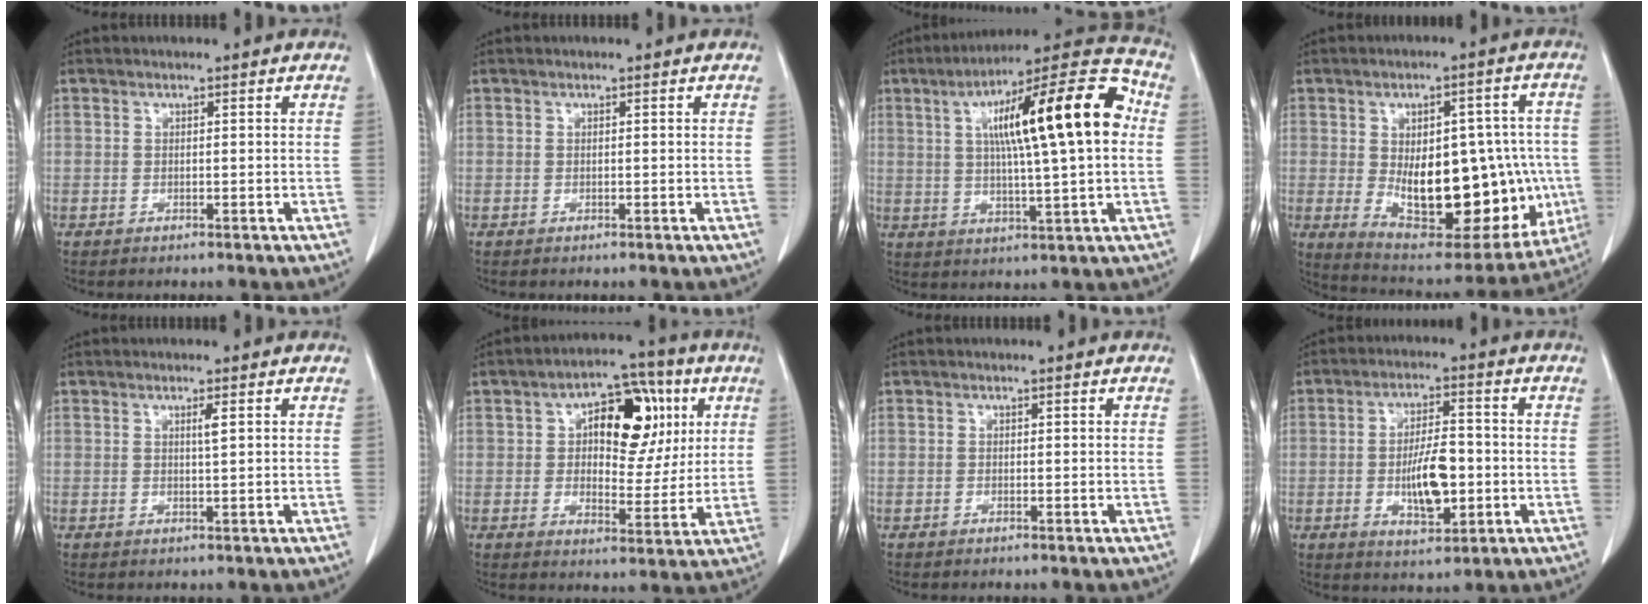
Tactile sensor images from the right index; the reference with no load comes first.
{"total": 0.0}
{"total": 19.8, "force": [3.7, 2.4, 19.3], "torque": [-0.289, 0.038, 0.049]}
{"total": 22.9, "force": [-2.8, 11.5, 19.7], "torque": [-0.269, 0.012, -0.008]}
{"total": 1.4, "force": [0.5, -0.2, 1.3], "torque": [-0.024, -0.002, 0.009]}
{"total": 13.1, "force": [3.7, 6.9, 10.5], "torque": [-0.145, 0.032, 0.060]}
{"total": 0.0}
{"total": 8.6, "force": [-1.4, 3.1, 7.9], "torque": [-0.144, 0.001, -0.020]}